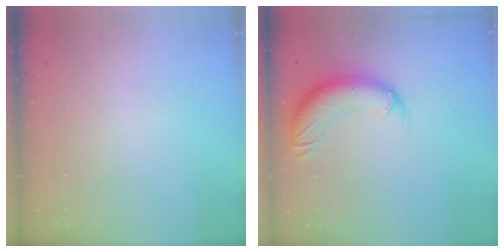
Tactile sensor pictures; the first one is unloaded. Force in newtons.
{"total": 13.0, "press": 12.6, "slide": 3.4}